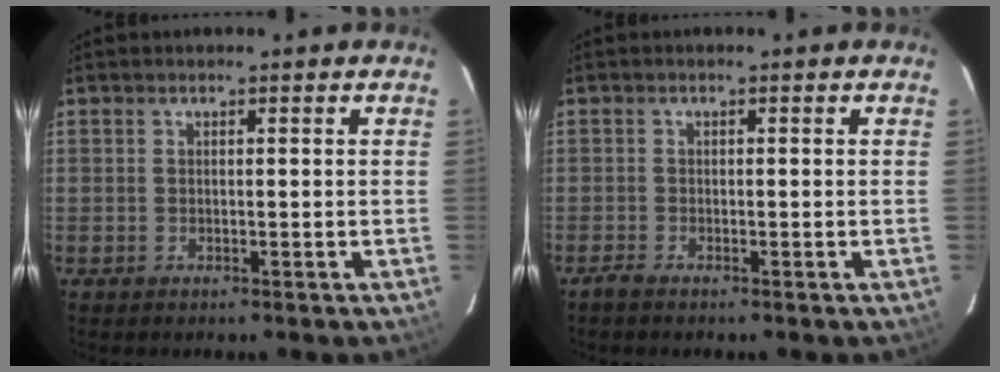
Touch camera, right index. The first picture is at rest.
{"total": 1.3, "force": [-1.2, 0.2, 0.5], "torque": [-0.014, -0.004, -0.024]}